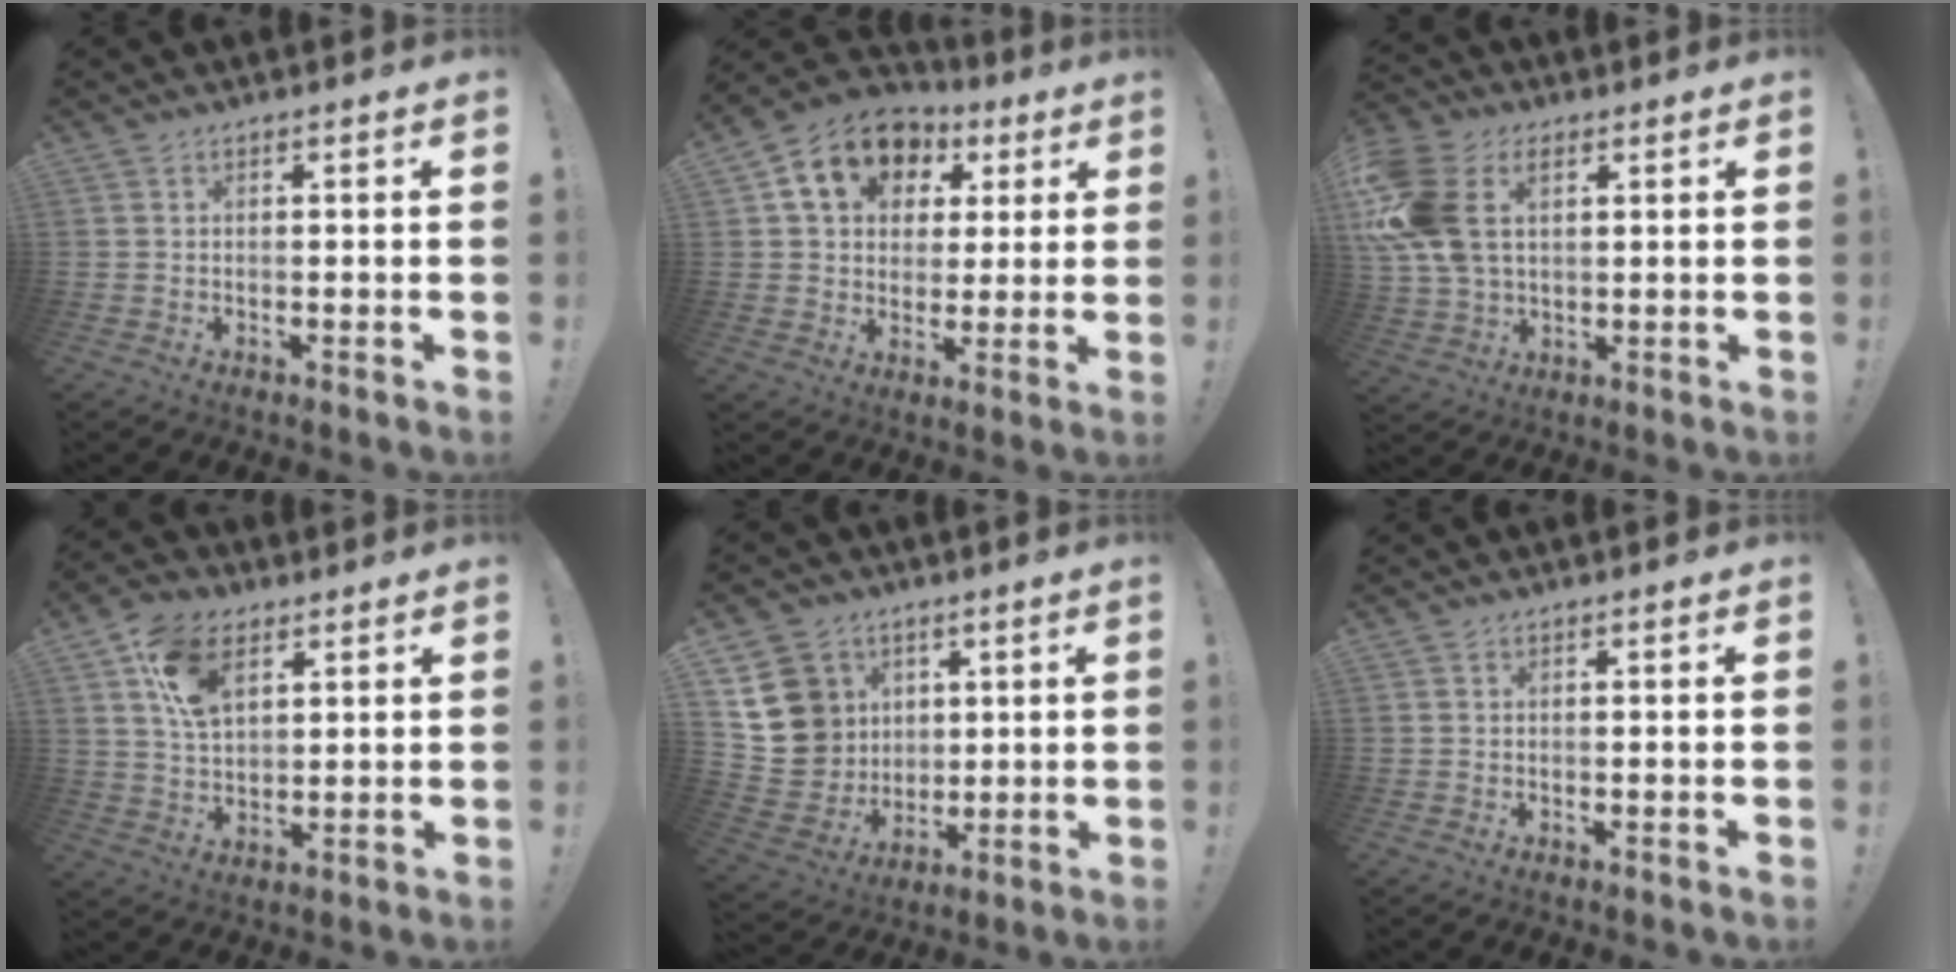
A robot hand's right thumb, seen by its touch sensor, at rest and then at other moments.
{"total": 15.1, "force": [6.2, 11.4, 7.7], "torque": [-0.121, -0.014, 0.118]}
{"total": 14.9, "force": [4.9, 9.8, 10.1], "torque": [-0.218, -0.014, 0.093]}
{"total": 12.2, "force": [5.6, 7.7, 7.7], "torque": [-0.139, -0.006, 0.107]}
{"total": 14.9, "force": [5.1, 13.3, 4.6], "torque": [-0.087, -0.022, 0.117]}
{"total": 0.0}